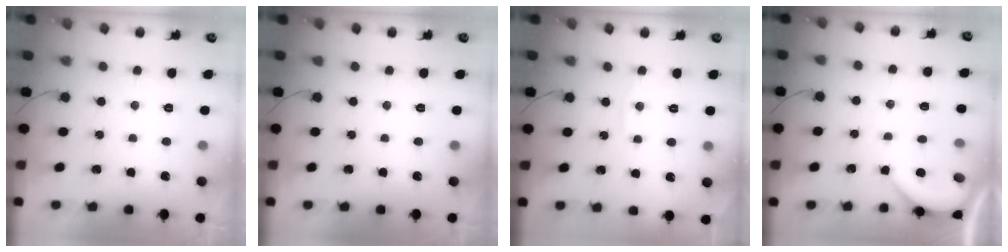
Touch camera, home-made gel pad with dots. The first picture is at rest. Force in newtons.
{"total": 0.0}
{"total": 2.9, "press": 2.9, "slide": 0.1}
{"total": 1.6, "press": 1.5, "slide": 0.2}